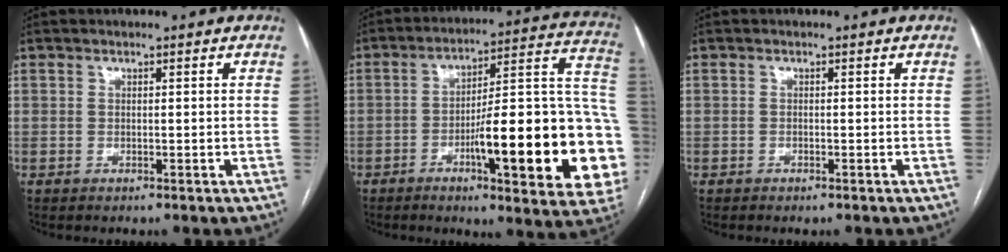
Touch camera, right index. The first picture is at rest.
{"total": 26.2, "force": [-6.8, 4.1, 24.9], "torque": [-0.263, 0.013, -0.090]}
{"total": 0.5, "force": [-0.4, 0.1, 0.3], "torque": [-0.008, -0.001, -0.005]}